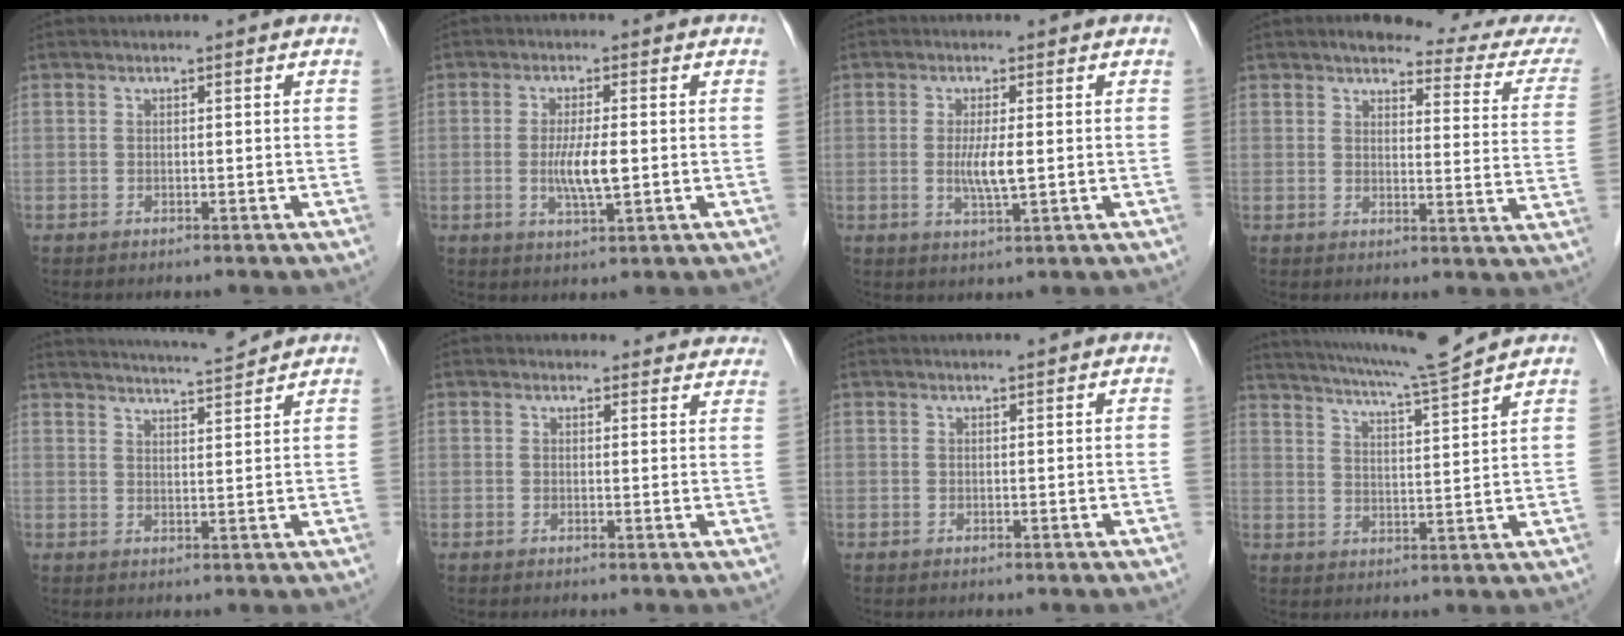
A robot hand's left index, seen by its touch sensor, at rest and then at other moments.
{"total": 4.9, "force": [-0.4, 0.6, 4.9], "torque": [-0.099, -0.009, -0.007]}
{"total": 3.8, "force": [-0.1, 0.3, 3.8], "torque": [-0.079, -0.007, 0.000]}
{"total": 14.6, "force": [13.5, 1.5, 5.4], "torque": [-0.047, -0.043, 0.130]}
{"total": 8.1, "force": [7.9, -0.7, 2.0], "torque": [-0.042, 0.007, 0.119]}
{"total": 10.8, "force": [10.4, 2.9, 1.2], "torque": [0.028, 0.000, 0.086]}
{"total": 1.6, "force": [1.5, -0.2, 0.5], "torque": [-0.006, 0.012, 0.027]}
{"total": 11.4, "force": [10.4, -2.0, 4.1], "torque": [-0.078, -0.012, 0.162]}